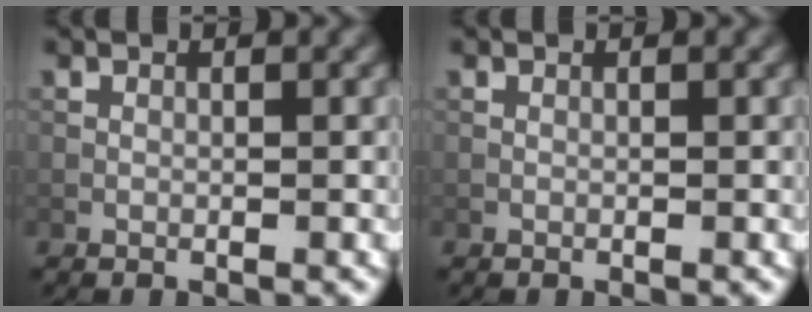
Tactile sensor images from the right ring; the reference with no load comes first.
{"total": 0.0}